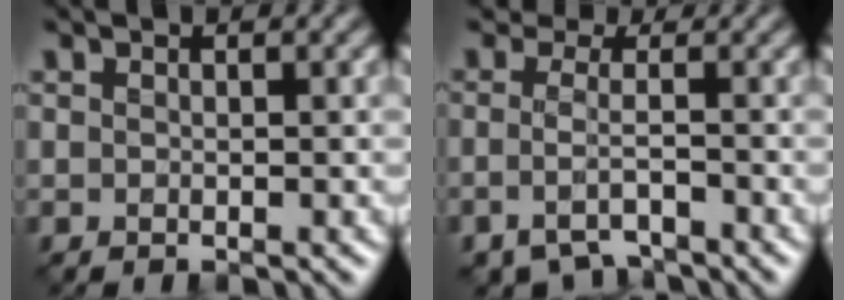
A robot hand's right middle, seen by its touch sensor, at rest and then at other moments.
{"total": 3.0, "force": [-2.1, 1.4, 1.7], "torque": [-0.020, -0.009, -0.032]}